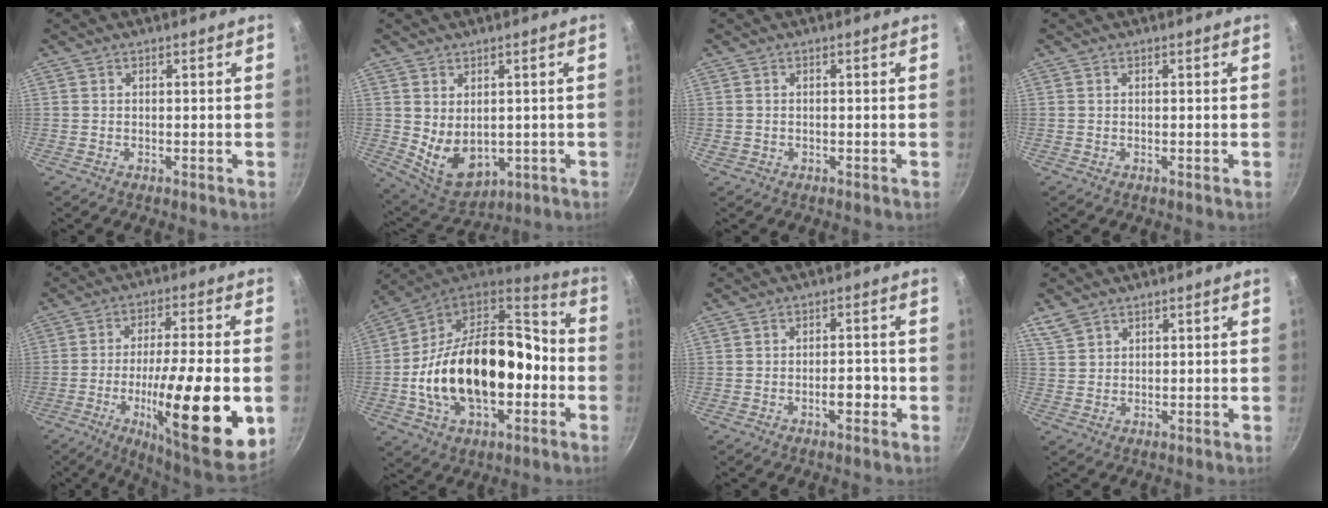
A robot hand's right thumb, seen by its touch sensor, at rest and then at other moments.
{"total": 9.2, "force": [0.3, 6.5, 6.5], "torque": [-0.087, -0.022, 0.034]}
{"total": 0.7, "force": [-0.2, 0.6, 0.2], "torque": [-0.004, 0.002, 0.000]}
{"total": 0.0}
{"total": 24.6, "force": [-6.1, 5.8, 23.1], "torque": [-0.333, 0.006, -0.092]}
{"total": 27.0, "force": [-4.2, 16.5, 21.0], "torque": [-0.345, 0.060, -0.068]}
{"total": 3.5, "force": [-1.4, 1.7, 2.7], "torque": [-0.021, 0.017, -0.019]}
{"total": 3.6, "force": [2.6, 2.1, 1.2], "torque": [-0.020, -0.001, 0.056]}